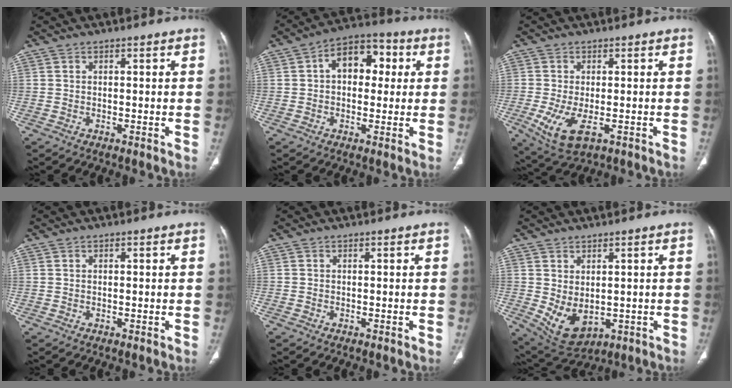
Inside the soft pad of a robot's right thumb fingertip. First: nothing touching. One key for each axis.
{"total": 10.7, "fx": 2.1, "fy": 7.1, "fz": 7.7, "tx": -0.080, "ty": 0.025, "tz": 0.023}
{"total": 7.8, "fx": -2.5, "fy": 3.4, "fz": 6.5, "tx": -0.138, "ty": -0.017, "tz": -0.033}
{"total": 0.0}
{"total": 0.0}
{"total": 8.1, "fx": -0.7, "fy": 5.1, "fz": 6.2, "tx": -0.095, "ty": -0.007, "tz": 0.017}